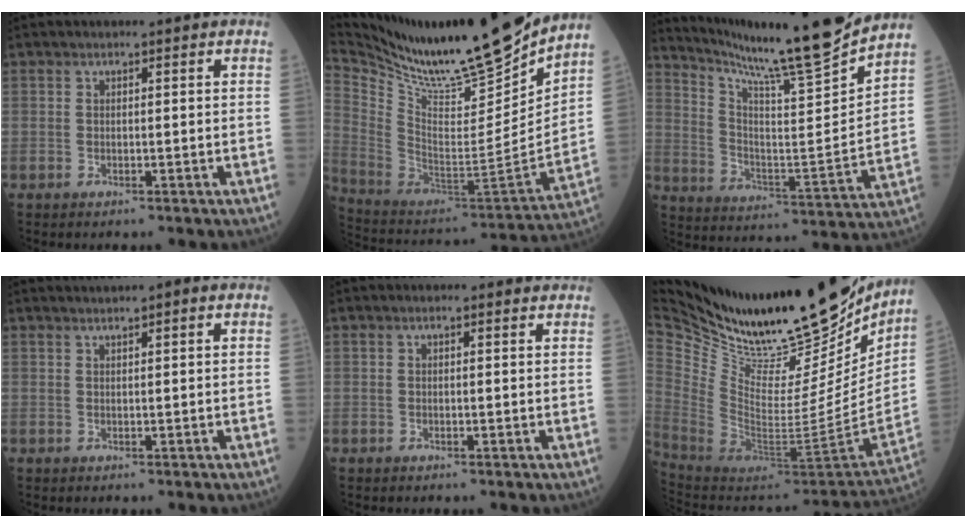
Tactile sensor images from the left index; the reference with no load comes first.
{"total": 23.7, "force": [21.1, 0.9, 10.6], "torque": [-0.203, -0.065, 0.355]}
{"total": 18.7, "force": [16.9, -1.9, 7.9], "torque": [-0.144, -0.056, 0.262]}
{"total": 3.3, "force": [2.4, 0.1, 2.3], "torque": [-0.041, 0.025, 0.041]}
{"total": 1.5, "force": [1.3, 0.5, 0.6], "torque": [-0.015, 0.009, 0.012]}
{"total": 35.7, "force": [29.0, 10.9, 17.8], "torque": [-0.339, -0.074, 0.451]}